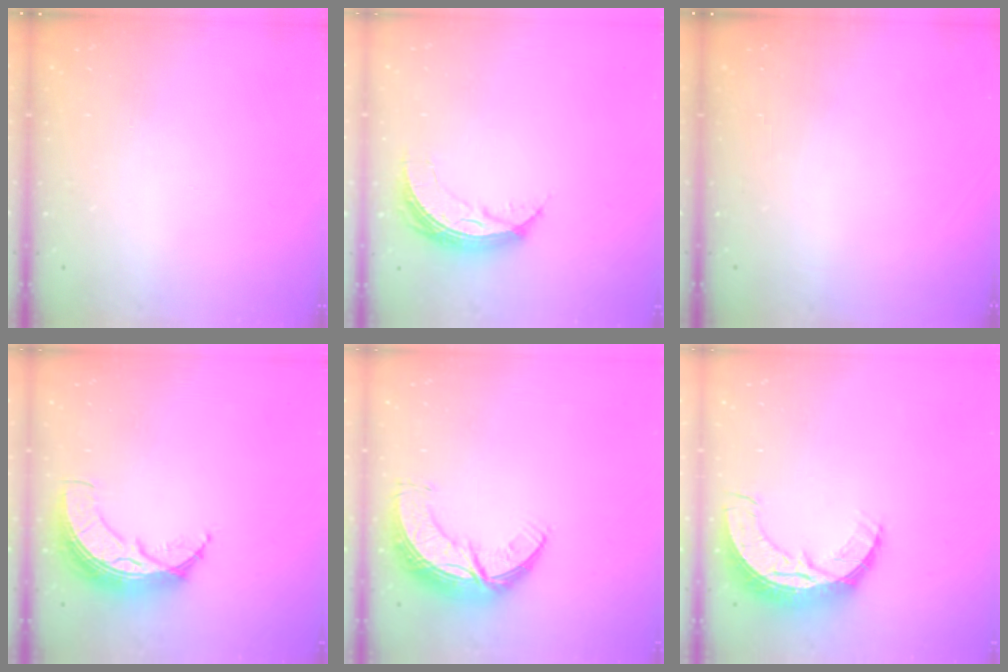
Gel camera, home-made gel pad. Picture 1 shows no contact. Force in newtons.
{"total": 7.7, "press": 7.7, "slide": 0.4}
{"total": 0.0}
{"total": 10.9, "press": 10.9, "slide": 0.7}
{"total": 10.6, "press": 10.6, "slide": 0.9}
{"total": 10.3, "press": 10.3, "slide": 0.9}